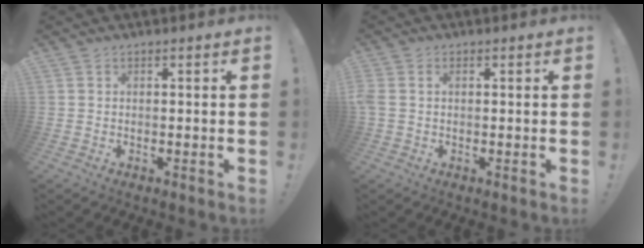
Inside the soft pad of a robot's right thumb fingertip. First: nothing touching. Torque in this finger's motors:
{"motor_torque": [0.21, 0.22, 0.31, 0.63, 0.39]}